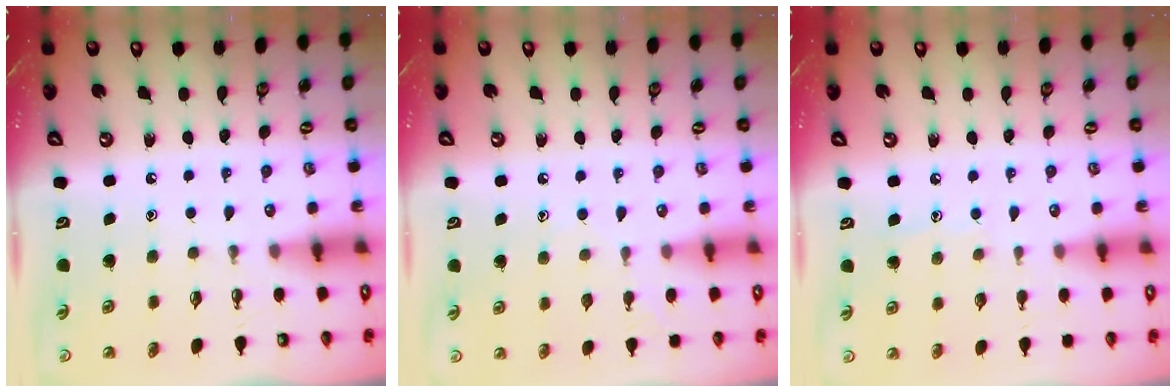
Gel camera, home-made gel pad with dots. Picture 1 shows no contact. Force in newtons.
{"total": 5.5, "press": 5.5, "slide": 0.5}
{"total": 4.6, "press": 4.5, "slide": 0.5}